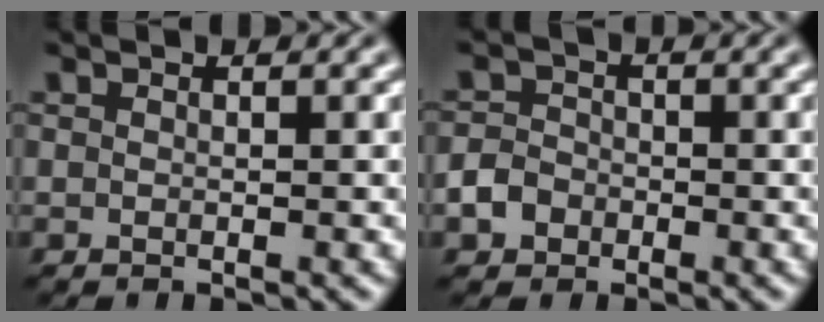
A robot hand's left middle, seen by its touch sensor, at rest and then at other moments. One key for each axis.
{"total": 2.3, "fx": -1.0, "fy": 1.9, "fz": 0.8, "tx": -0.012, "ty": 0.002, "tz": -0.024}